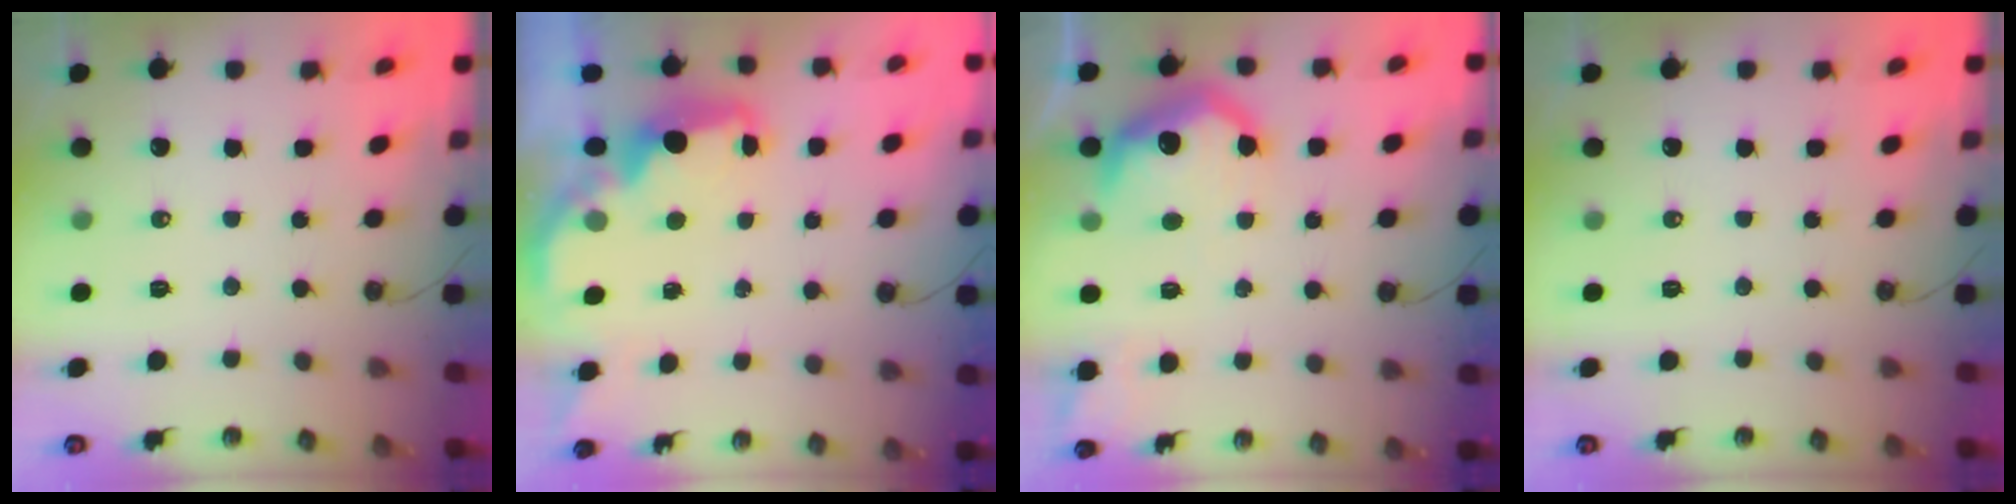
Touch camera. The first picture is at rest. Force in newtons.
{"total": 2.3, "press": 2.2, "slide": 0.7}
{"total": 13.0, "press": 13.0, "slide": 0.8}
{"total": 0.0}